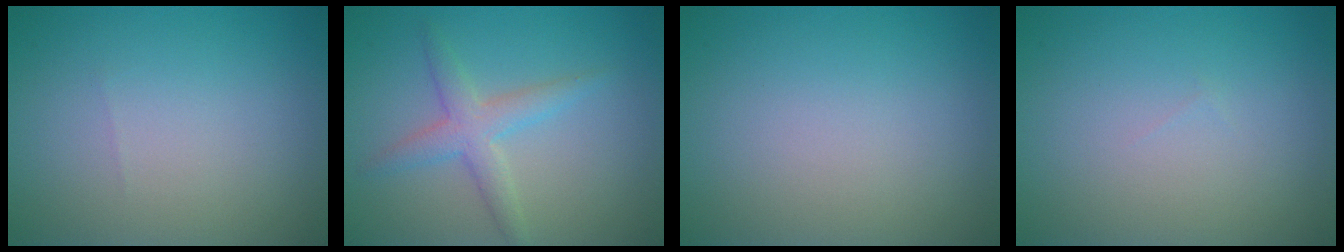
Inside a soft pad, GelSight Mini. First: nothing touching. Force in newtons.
{"total": 2.9, "press": 2.9, "slide": 0.0}
{"total": 0.0}
{"total": 0.0}